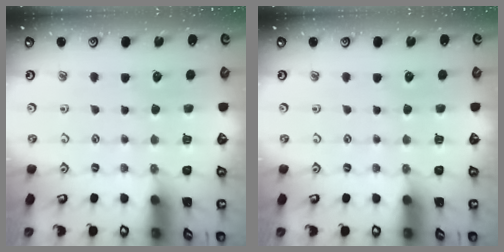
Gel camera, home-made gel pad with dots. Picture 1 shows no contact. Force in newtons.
{"total": 0.0}